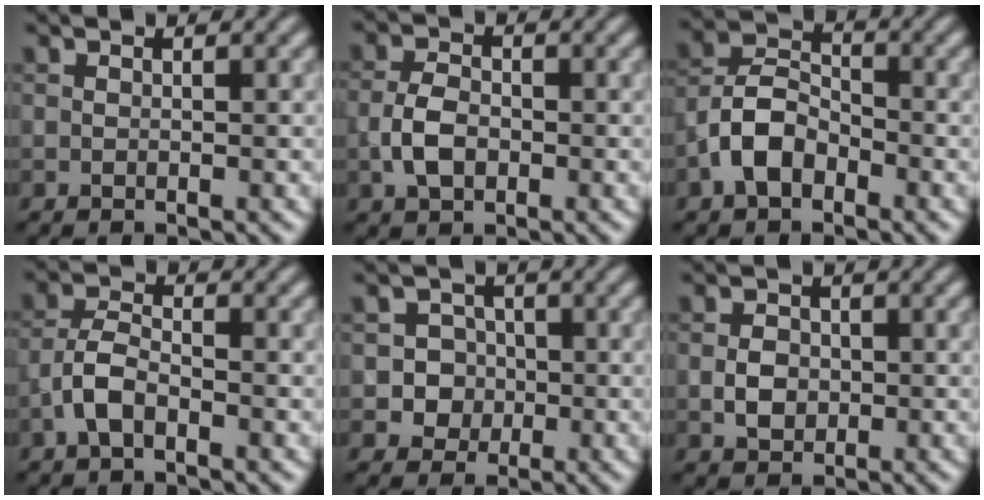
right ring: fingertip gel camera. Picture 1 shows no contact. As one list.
[{"total": 3.5, "force": [-1.0, 2.3, 2.4], "torque": [-0.050, 0.003, -0.023]}, {"total": 4.7, "force": [-2.3, 2.9, 2.8], "torque": [-0.058, 0.011, -0.052]}, {"total": 3.0, "force": [-1.6, 1.4, 2.1], "torque": [-0.045, 0.008, -0.040]}, {"total": 3.4, "force": [-0.7, 3.2, 0.7], "torque": [0.014, 0.007, -0.030]}, {"total": 2.4, "force": [-0.3, 1.9, 1.4], "torque": [-0.025, 0.001, -0.009]}]